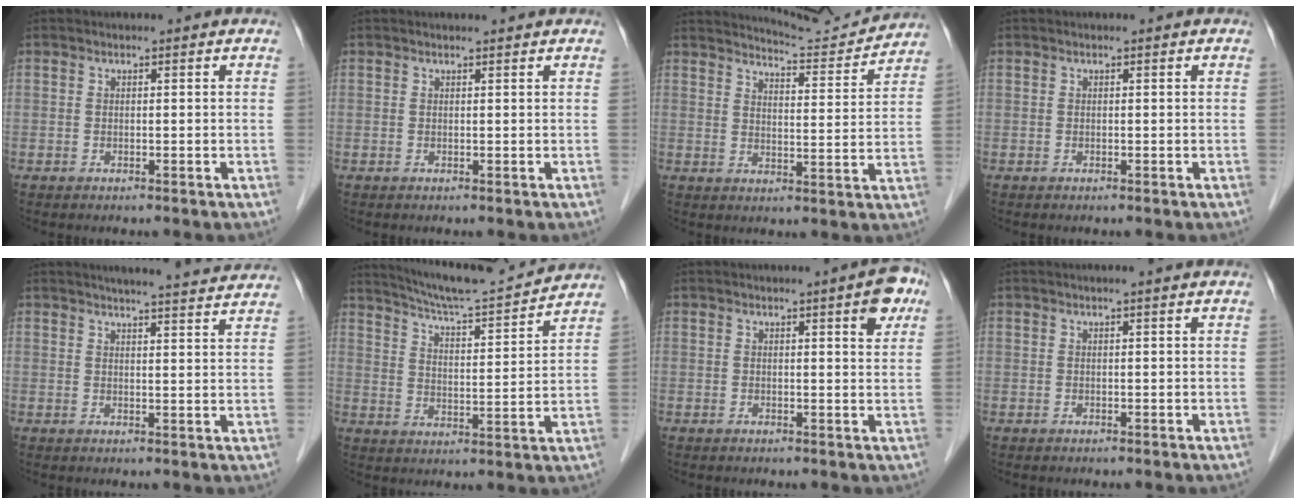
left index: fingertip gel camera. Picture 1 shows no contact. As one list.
[{"total": 1.8, "force": [1.6, 0.4, 0.6], "torque": [0.001, 0.009, 0.024]}, {"total": 9.7, "force": [9.7, -0.4, 0.7], "torque": [-0.013, -0.013, 0.136]}, {"total": 0.0}, {"total": 13.6, "force": [12.7, 0.7, 4.9], "torque": [-0.060, -0.005, 0.148]}, {"total": 14.3, "force": [13.6, 0.1, 4.4], "torque": [-0.075, 0.002, 0.209]}, {"total": 5.2, "force": [2.6, 1.0, 4.4], "torque": [-0.043, 0.000, 0.027]}, {"total": 1.5, "force": [1.1, -0.1, 1.0], "torque": [-0.007, 0.010, 0.018]}]